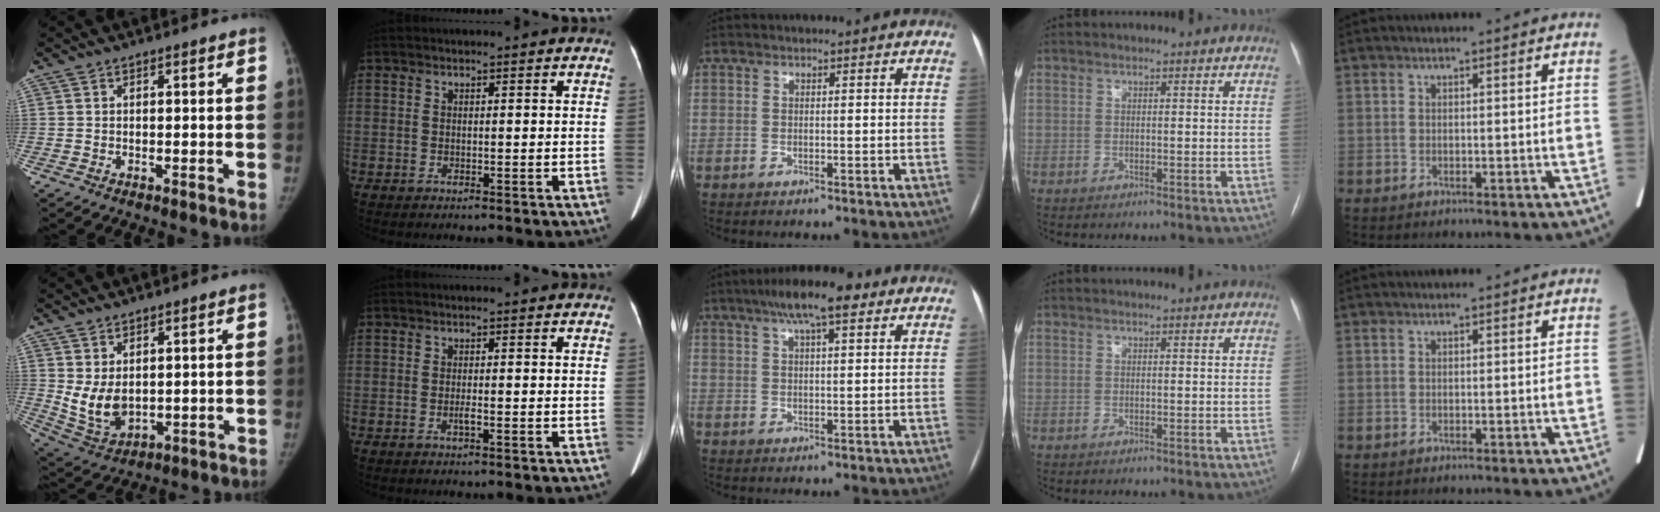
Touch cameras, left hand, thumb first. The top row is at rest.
{"thumb": {"total": 7.7, "force": [1.2, 5.1, 5.6], "torque": [-0.090, -0.021, 0.047]}, "index": {"total": 0.9, "force": [-0.4, 0.0, 0.8], "torque": [-0.020, -0.001, -0.005]}, "middle": {"total": 9.3, "force": [5.7, 2.0, 7.1], "torque": [-0.120, 0.025, 0.087]}}